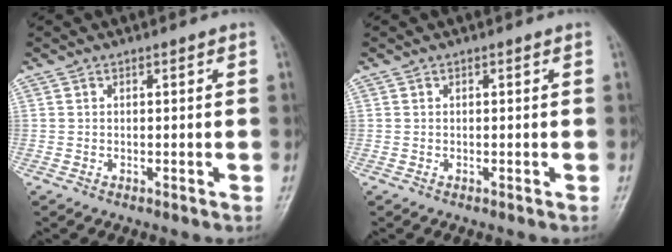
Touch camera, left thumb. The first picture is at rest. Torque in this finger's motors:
{"motor_torque": [0.00, 0.00, 0.01, -0.04, 0.00]}